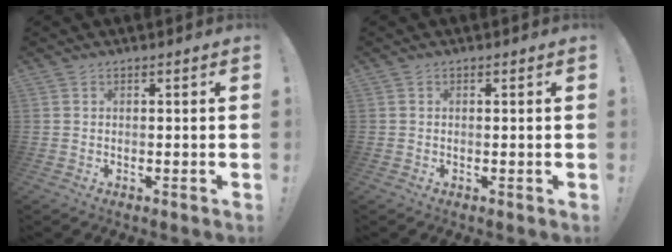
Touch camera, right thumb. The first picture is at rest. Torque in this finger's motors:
{"motor_torque": [-0.11, -0.05, -0.02, 0.03, 0.09]}